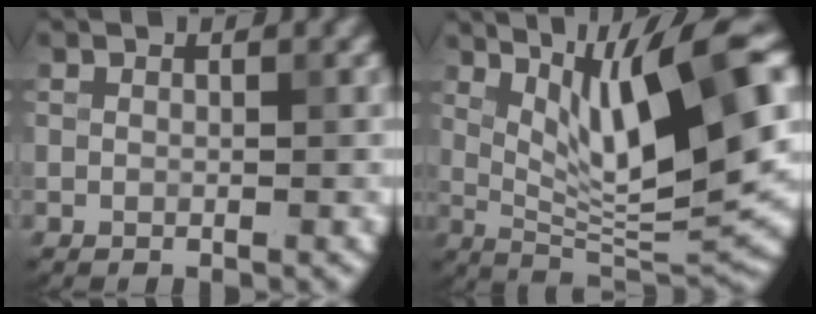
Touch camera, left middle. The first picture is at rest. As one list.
[{"total": 12.3, "force": [4.0, 2.8, 11.3], "torque": [-0.170, 0.002, 0.075]}]